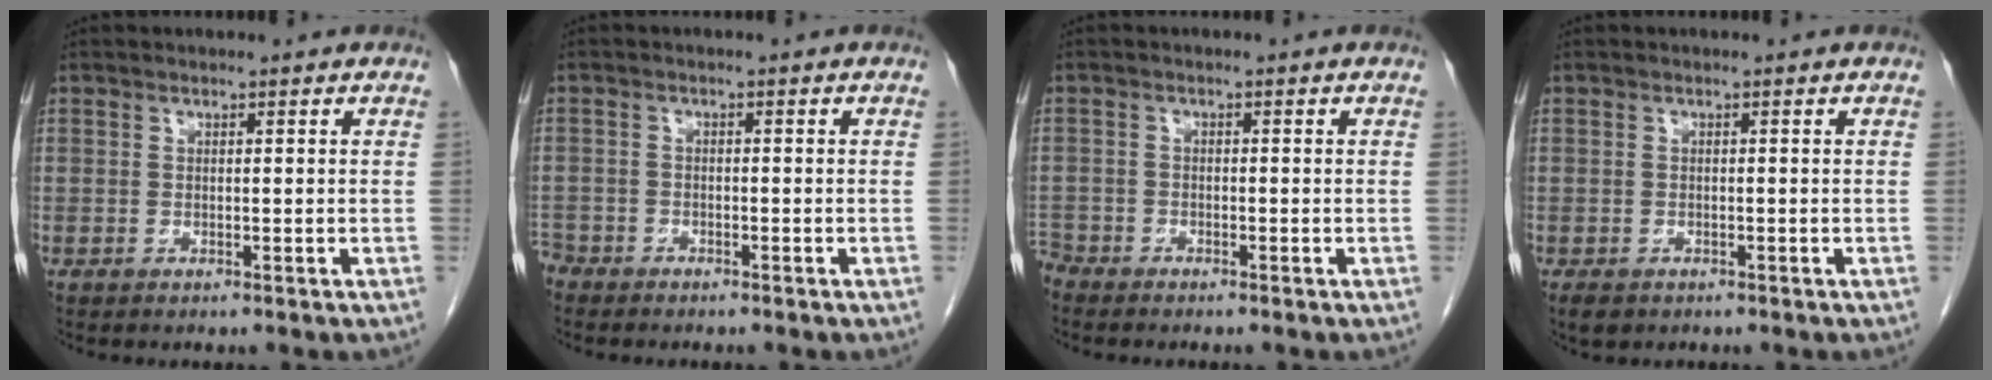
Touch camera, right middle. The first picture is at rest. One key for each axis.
{"total": 3.7, "fx": -3.3, "fy": 1.5, "fz": 0.6, "tx": -0.009, "ty": -0.002, "tz": -0.058}
{"total": 2.8, "fx": -2.7, "fy": 0.7, "fz": 0.2, "tx": -0.002, "ty": -0.006, "tz": -0.050}
{"total": 2.8, "fx": -2.0, "fy": 1.6, "fz": 1.2, "tx": -0.022, "ty": -0.004, "tz": -0.024}